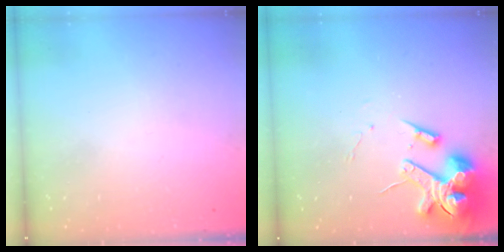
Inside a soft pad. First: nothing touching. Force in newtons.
{"total": 15.0, "press": 14.8, "slide": 2.3}